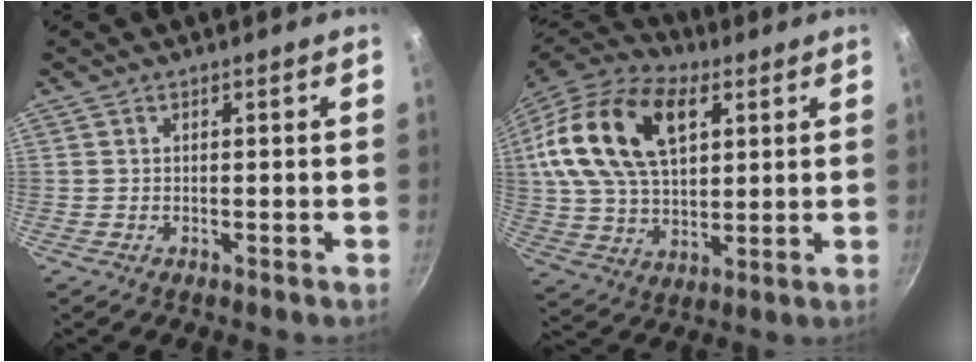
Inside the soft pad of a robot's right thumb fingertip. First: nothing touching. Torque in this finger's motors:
{"motor_torque": [1.47, 2.36, 0.69, -0.35, 0.31]}